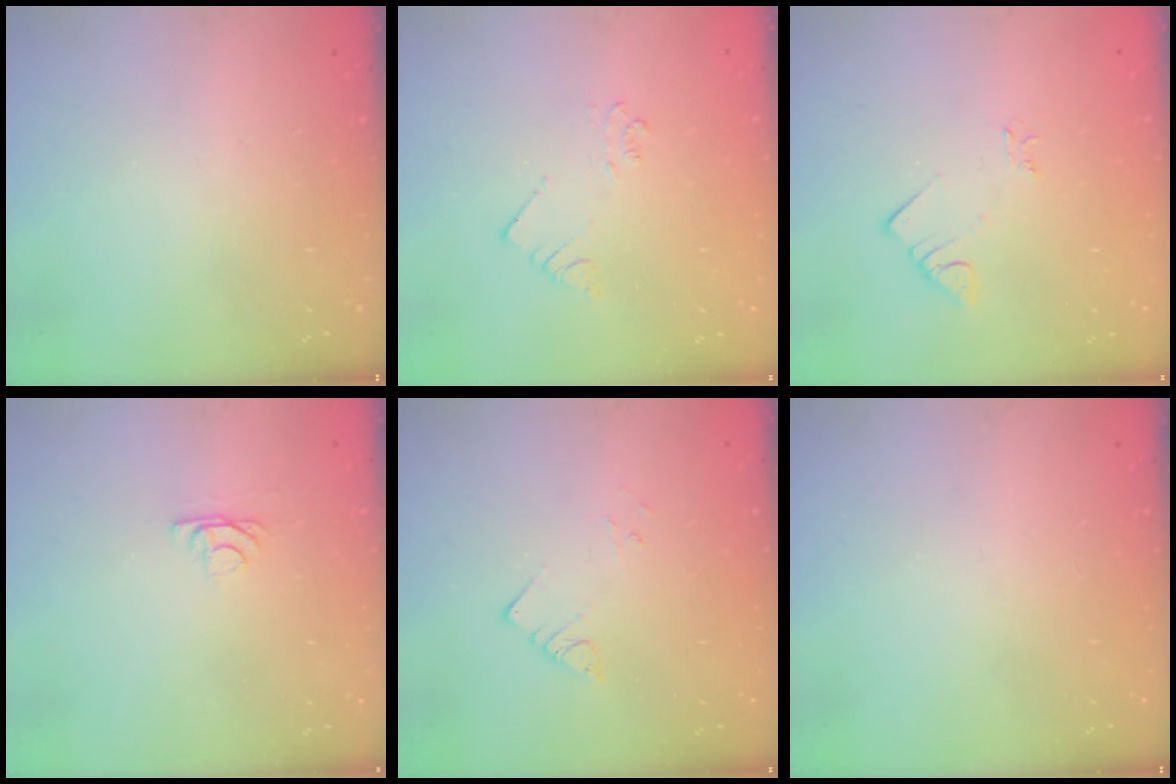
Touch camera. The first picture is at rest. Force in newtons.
{"total": 2.5, "press": 2.5, "slide": 0.2}
{"total": 3.2, "press": 3.2, "slide": 0.1}
{"total": 3.8, "press": 3.8, "slide": 0.4}
{"total": 2.9, "press": 2.9, "slide": 0.4}
{"total": 0.0}